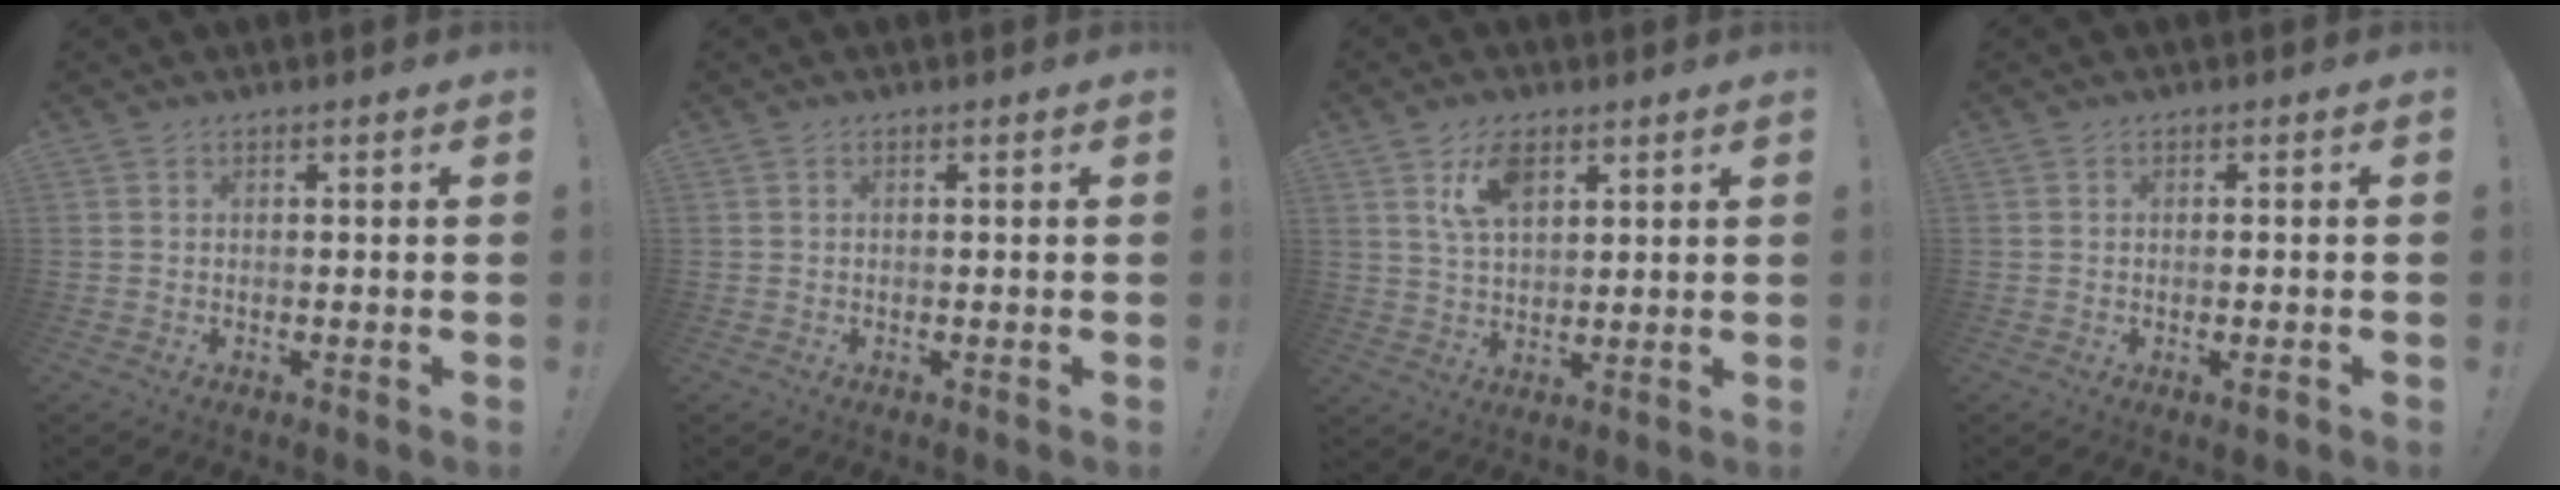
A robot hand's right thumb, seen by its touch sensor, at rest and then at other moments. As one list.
[{"total": 0.0}, {"total": 8.6, "force": [4.5, 4.4, 5.9], "torque": [-0.101, -0.008, 0.083]}, {"total": 1.8, "force": [-0.4, -0.2, 1.7], "torque": [-0.022, -0.003, -0.010]}]